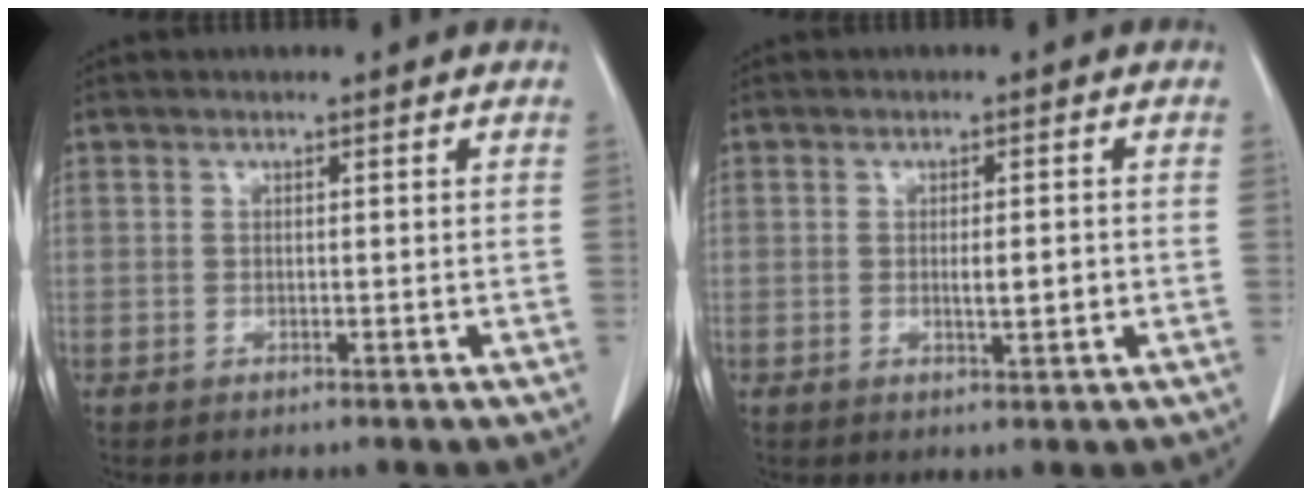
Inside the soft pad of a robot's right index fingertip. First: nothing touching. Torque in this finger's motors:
{"motor_torque": [0.43, -0.05, 0.20, 0.04]}